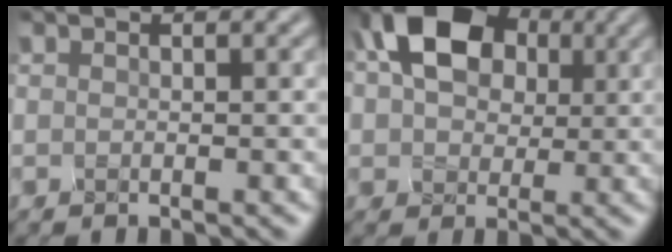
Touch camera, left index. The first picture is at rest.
{"total": 7.7, "force": [2.7, 5.6, 4.6], "torque": [-0.104, 0.018, 0.064]}